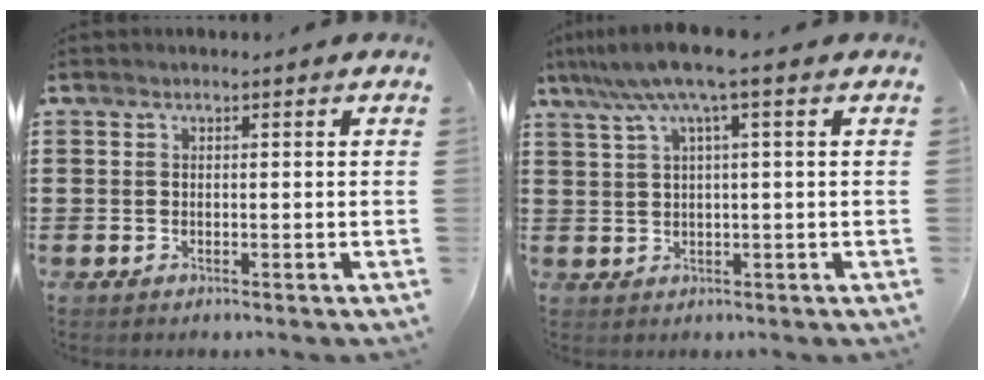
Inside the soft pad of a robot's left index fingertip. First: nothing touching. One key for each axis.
{"total": 5.9, "fx": 2.4, "fy": -0.3, "fz": 5.3, "tx": -0.115, "ty": -0.009, "tz": 0.038}